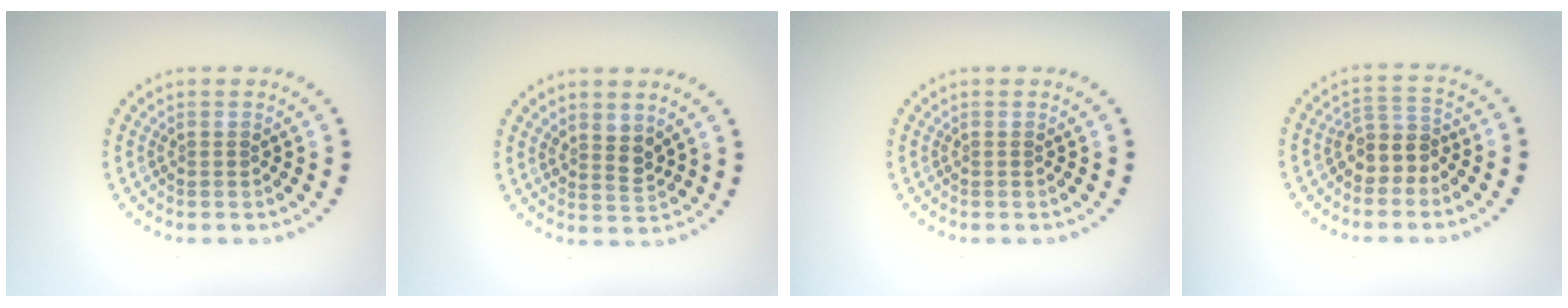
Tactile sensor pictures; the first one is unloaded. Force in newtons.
{"total": 1.9, "press": 1.6, "slide": 1.1}
{"total": 0.0}
{"total": 2.8, "press": 2.3, "slide": 1.6}